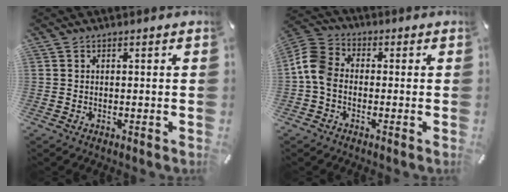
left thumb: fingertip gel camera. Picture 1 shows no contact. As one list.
[{"total": 8.6, "force": [-1.4, 6.4, 5.5], "torque": [-0.122, 0.017, -0.022]}]